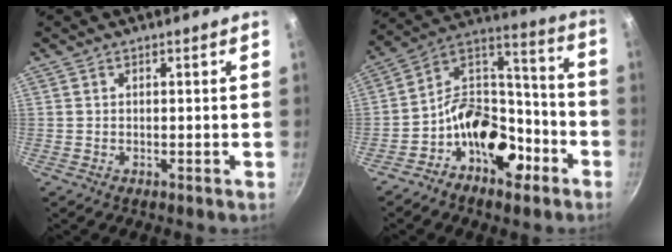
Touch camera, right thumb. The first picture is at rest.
{"total": 16.5, "force": [-8.0, 10.4, 10.1], "torque": [-0.108, 0.090, -0.146]}